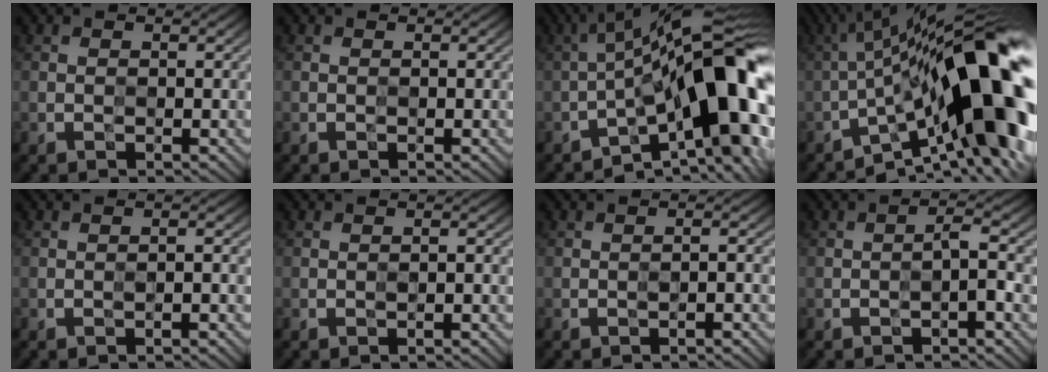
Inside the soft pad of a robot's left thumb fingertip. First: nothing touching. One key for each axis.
{"total": 0.0}
{"total": 17.3, "fx": -4.2, "fy": 6.4, "fz": 15.5, "tx": -0.207, "ty": 0.022, "tz": -0.070}
{"total": 18.5, "fx": -3.8, "fy": 5.6, "fz": 17.2, "tx": -0.248, "ty": 0.026, "tz": -0.068}
{"total": 1.1, "fx": -0.7, "fy": 0.0, "fz": 0.9, "tx": -0.015, "ty": 0.006, "tz": -0.013}
{"total": 0.7, "fx": -0.5, "fy": 0.1, "fz": 0.5, "tx": -0.007, "ty": 0.003, "tz": -0.008}
{"total": 1.4, "fx": -0.9, "fy": 0.1, "fz": 1.1, "tx": -0.018, "ty": 0.007, "tz": -0.018}
{"total": 2.1, "fx": -1.1, "fy": 0.3, "fz": 1.8, "tx": -0.031, "ty": 0.011, "tz": -0.023}